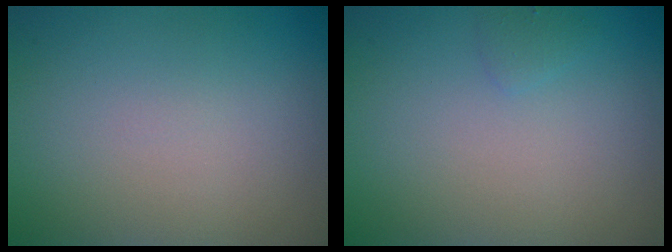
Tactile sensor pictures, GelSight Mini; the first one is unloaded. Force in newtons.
{"total": 0.7, "press": 0.7, "slide": 0.0}